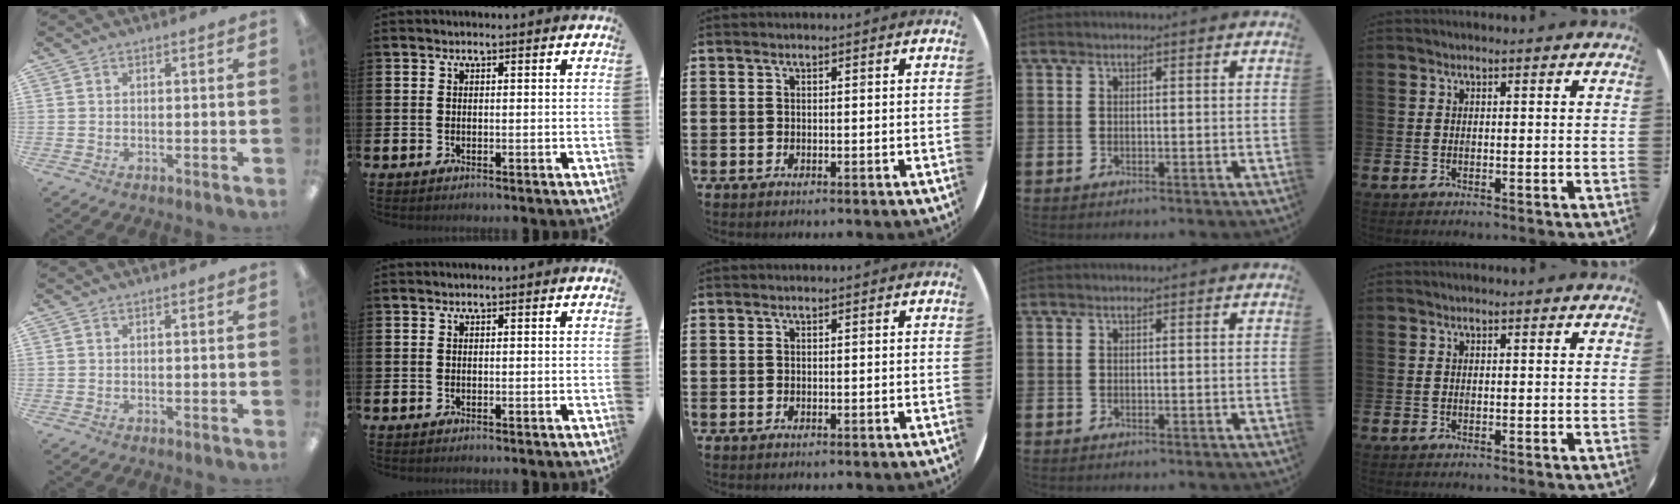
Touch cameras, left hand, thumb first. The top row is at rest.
{}